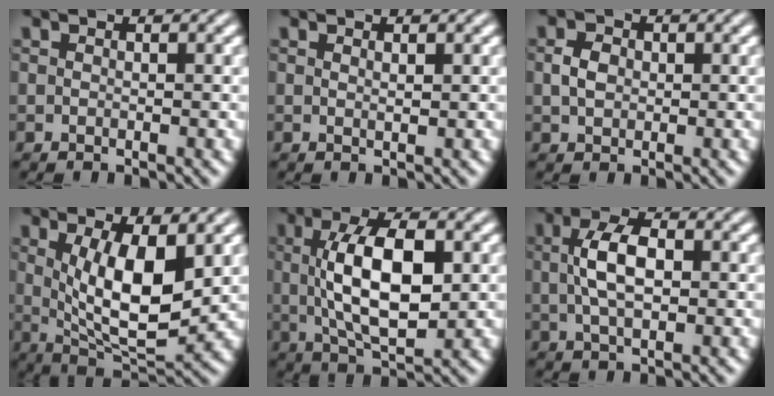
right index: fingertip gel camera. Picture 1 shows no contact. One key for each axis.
{"total": 0.8, "fx": 0.4, "fy": -0.7, "fz": 0.2, "tx": 0.000, "ty": -0.004, "tz": 0.012}
{"total": 0.8, "fx": 0.2, "fy": 0.2, "fz": 0.8, "tx": -0.009, "ty": -0.005, "tz": 0.013}
{"total": 8.7, "fx": 1.1, "fy": 3.7, "fz": 7.8, "tx": -0.126, "ty": -0.030, "tz": 0.038}
{"total": 7.0, "fx": 0.6, "fy": 2.1, "fz": 6.7, "tx": -0.106, "ty": -0.007, "tz": 0.020}
{"total": 3.5, "fx": 0.5, "fy": 0.8, "fz": 3.4, "tx": -0.056, "ty": 0.003, "tz": 0.012}